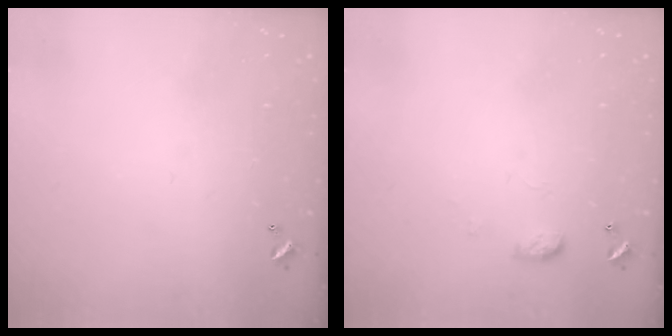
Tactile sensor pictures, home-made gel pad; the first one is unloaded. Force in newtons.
{"total": 5.3, "press": 5.2, "slide": 0.8}